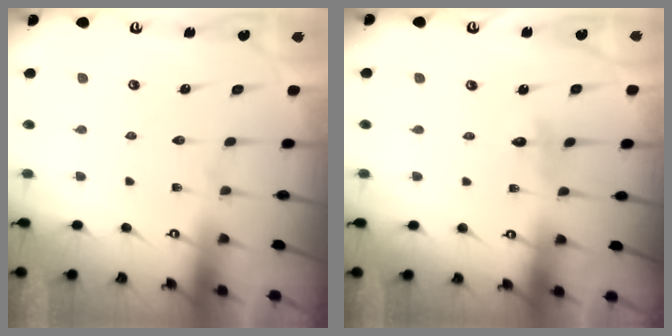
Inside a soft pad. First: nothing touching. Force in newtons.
{"total": 2.6, "press": 2.6, "slide": 0.3}